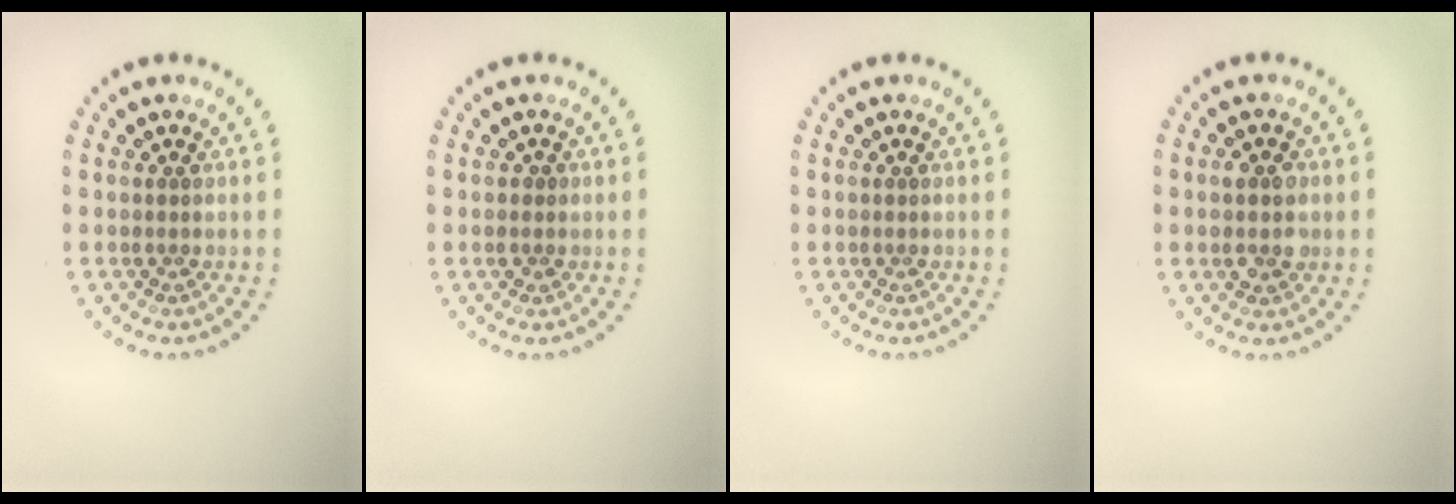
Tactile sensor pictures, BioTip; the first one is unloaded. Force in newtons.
{"total": 0.8, "press": 0.7, "slide": 0.2}
{"total": 0.0}
{"total": 3.0, "press": 2.9, "slide": 0.2}